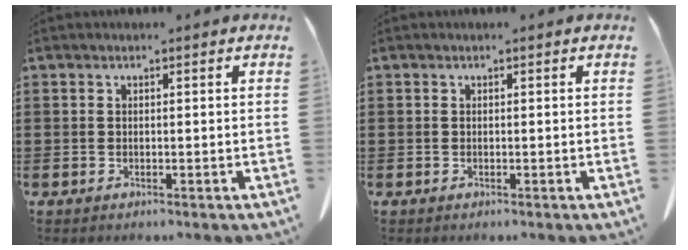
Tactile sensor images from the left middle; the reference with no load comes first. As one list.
[{"total": 0.0}]